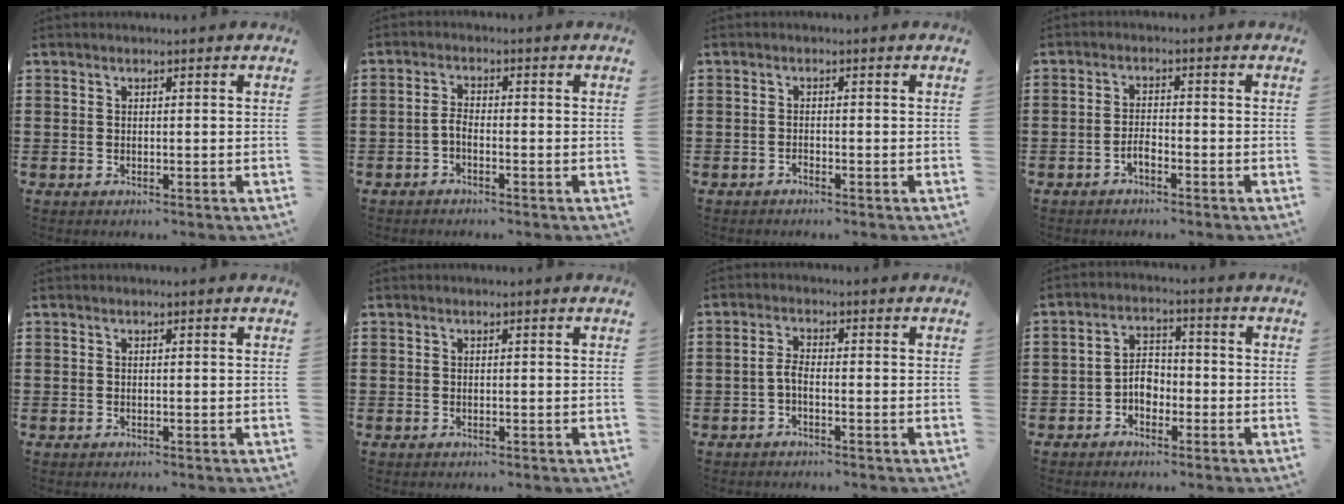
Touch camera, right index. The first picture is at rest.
{"total": 1.9, "force": [-1.2, 0.6, 1.4], "torque": [-0.034, 0.000, -0.025]}
{"total": 0.8, "force": [-0.7, 0.2, 0.3], "torque": [-0.009, -0.002, -0.014]}
{"total": 2.0, "force": [-1.4, 0.6, 1.4], "torque": [-0.027, 0.003, -0.027]}
{"total": 0.0}
{"total": 0.0}
{"total": 2.2, "force": [-1.0, 0.7, 1.8], "torque": [-0.049, -0.003, -0.025]}
{"total": 3.8, "force": [-1.6, 2.6, 2.2], "torque": [-0.051, 0.005, -0.035]}